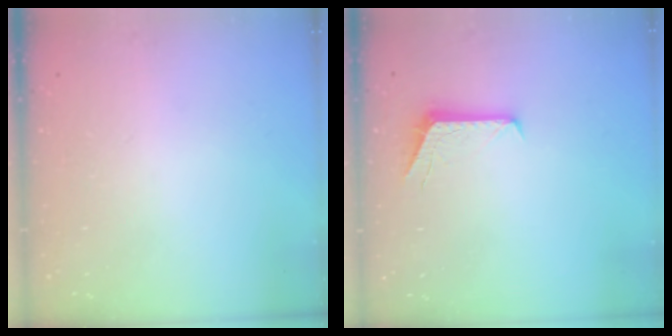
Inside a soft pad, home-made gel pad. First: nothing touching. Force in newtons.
{"total": 6.7, "press": 6.7, "slide": 0.5}